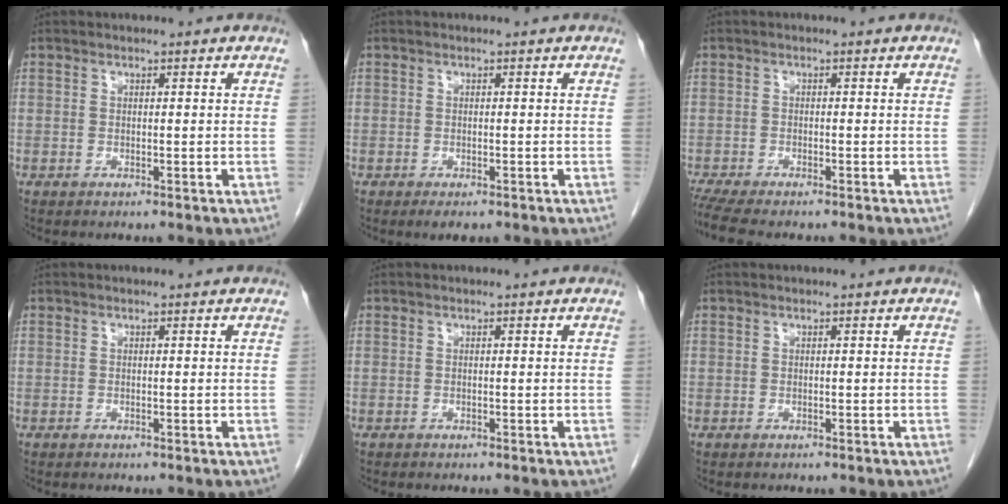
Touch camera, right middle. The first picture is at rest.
{"total": 2.0, "force": [-1.3, 0.8, 1.3], "torque": [-0.018, -0.004, -0.011]}
{"total": 5.5, "force": [-4.7, 0.4, 2.8], "torque": [-0.053, -0.016, -0.080]}
{"total": 0.0}
{"total": 0.0}
{"total": 0.0}